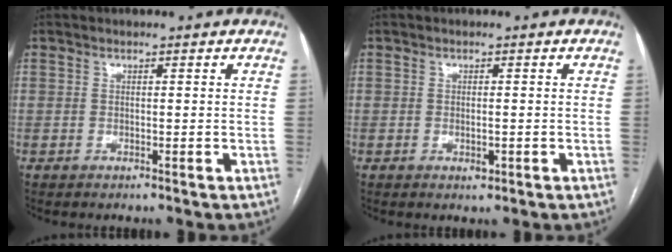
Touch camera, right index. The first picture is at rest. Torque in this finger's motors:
{"motor_torque": [0.21, 0.18, -0.02, 0.02]}